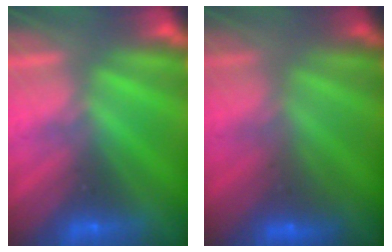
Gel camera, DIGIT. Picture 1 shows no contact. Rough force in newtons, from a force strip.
{"total": 2.9}